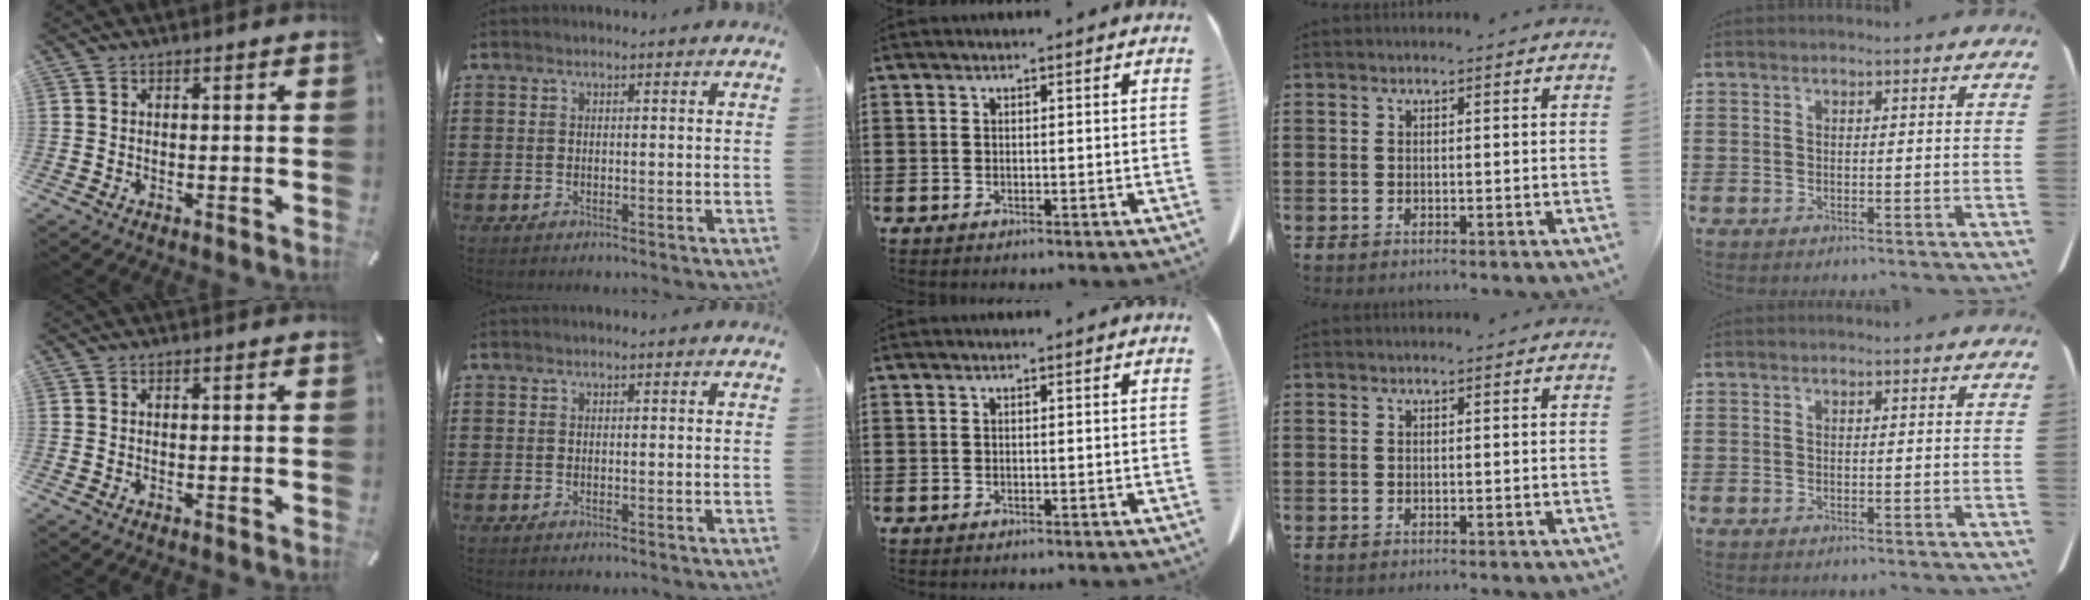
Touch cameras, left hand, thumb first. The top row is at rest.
{}